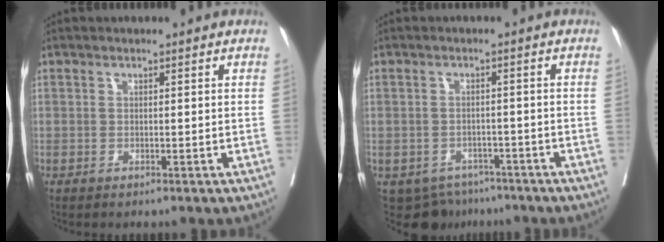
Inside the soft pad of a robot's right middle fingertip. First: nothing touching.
{"total": 6.4, "force": [-4.8, 4.2, 0.7], "torque": [-0.003, 0.007, -0.062]}